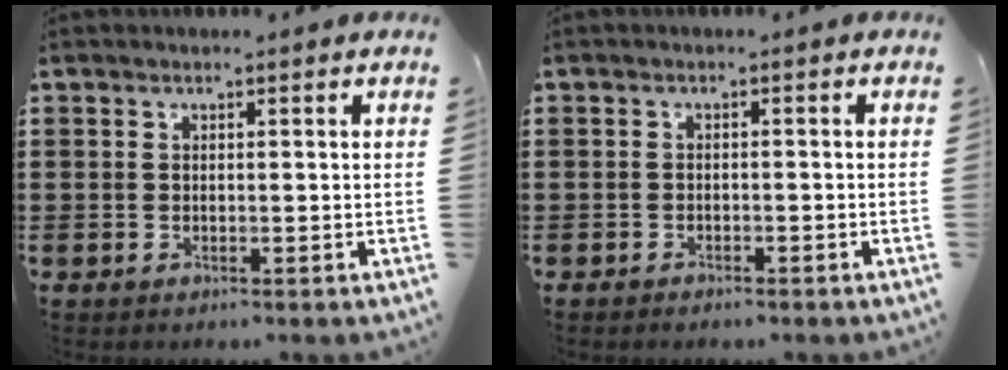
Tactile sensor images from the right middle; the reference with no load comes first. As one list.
[{"total": 1.0, "force": [-1.0, 0.2, 0.0], "torque": [-0.004, 0.000, -0.022]}]